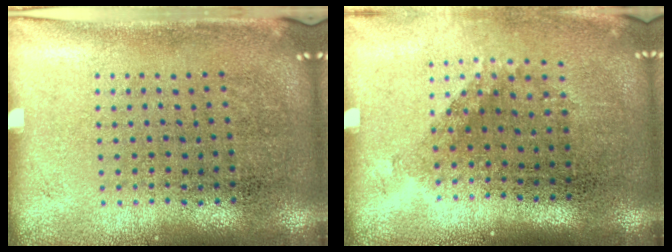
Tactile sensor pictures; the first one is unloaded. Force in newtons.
{"total": 1.3, "press": 0.9, "slide": 0.9}